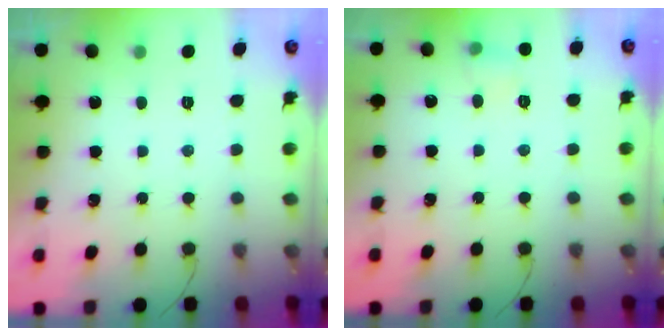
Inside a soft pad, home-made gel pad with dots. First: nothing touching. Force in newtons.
{"total": 5.2, "press": 4.9, "slide": 1.5}